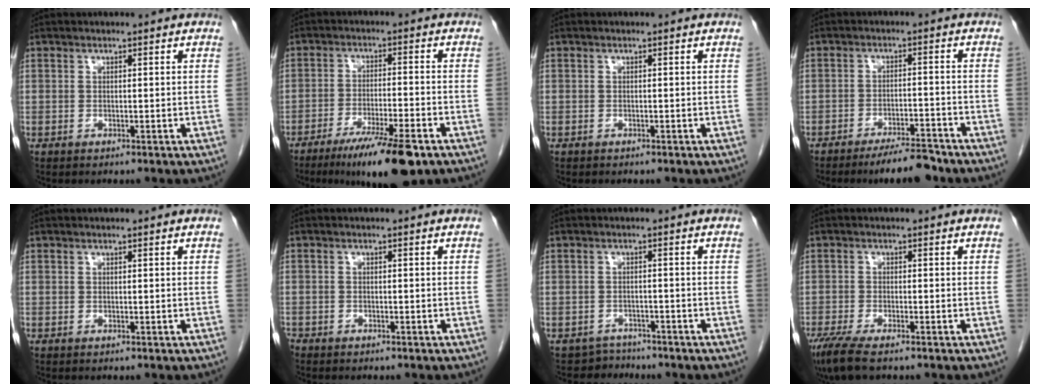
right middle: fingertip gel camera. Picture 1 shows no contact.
{"total": 11.8, "force": [-7.9, 1.0, 8.8], "torque": [-0.138, -0.026, -0.125]}
{"total": 0.0}
{"total": 6.9, "force": [-5.9, 0.8, 3.4], "torque": [-0.047, -0.012, -0.097]}
{"total": 0.0}
{"total": 1.9, "force": [-1.6, 1.0, 0.4], "torque": [-0.012, 0.000, -0.027]}
{"total": 3.1, "force": [-2.5, 1.0, -1.5], "torque": [0.030, 0.000, -0.046]}
{"total": 6.1, "force": [-4.5, 1.1, 4.0], "torque": [-0.071, -0.018, -0.079]}